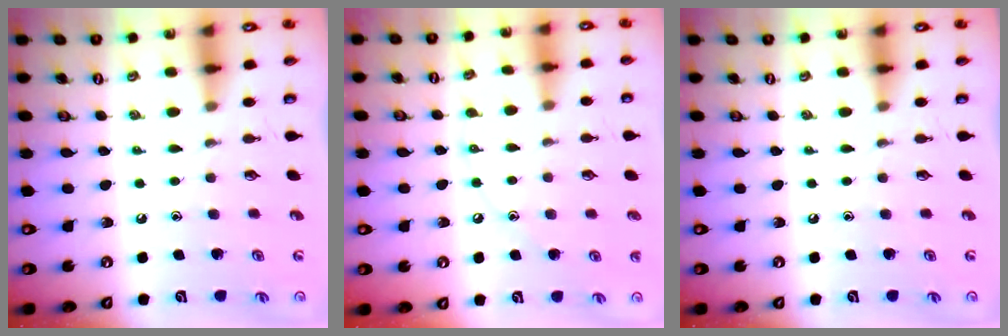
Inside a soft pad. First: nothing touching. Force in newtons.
{"total": 5.4, "press": 5.3, "slide": 0.6}
{"total": 0.0}